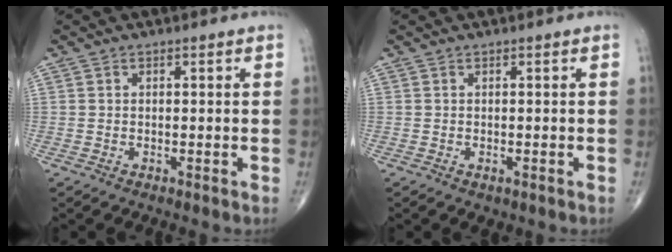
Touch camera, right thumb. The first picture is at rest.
{"total": 0.8, "force": [-0.2, 0.5, 0.5], "torque": [-0.001, 0.002, 0.001]}